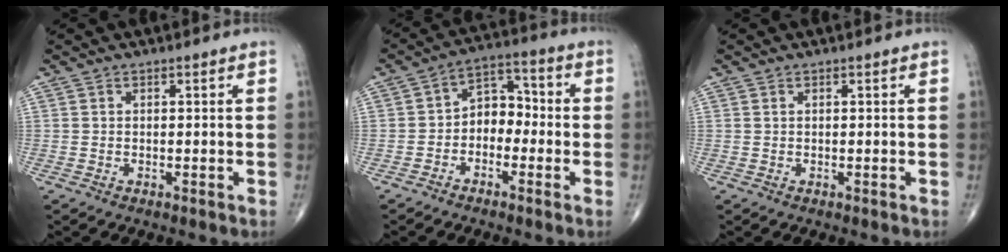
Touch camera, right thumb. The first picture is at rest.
{"total": 6.9, "force": [-1.5, 5.0, 4.5], "torque": [-0.042, 0.038, -0.043]}
{"total": 0.0}